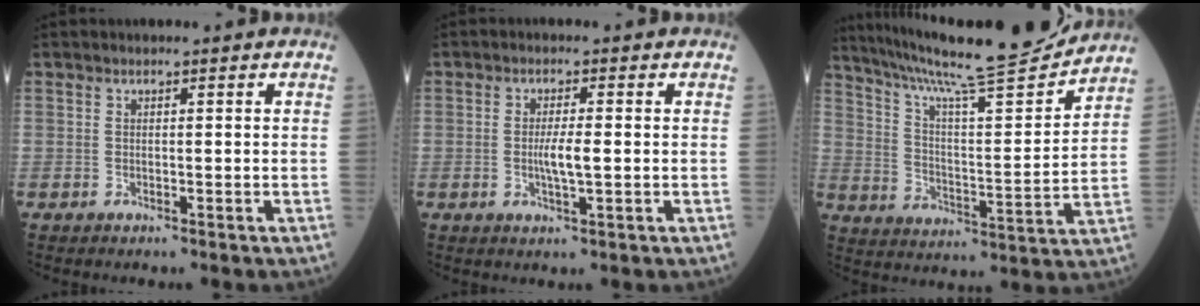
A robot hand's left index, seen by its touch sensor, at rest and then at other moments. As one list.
[{"total": 3.3, "force": [-0.4, 0.3, 3.2], "torque": [-0.064, -0.004, -0.005]}, {"total": 19.4, "force": [17.7, -0.1, 8.1], "torque": [-0.142, -0.023, 0.271]}]